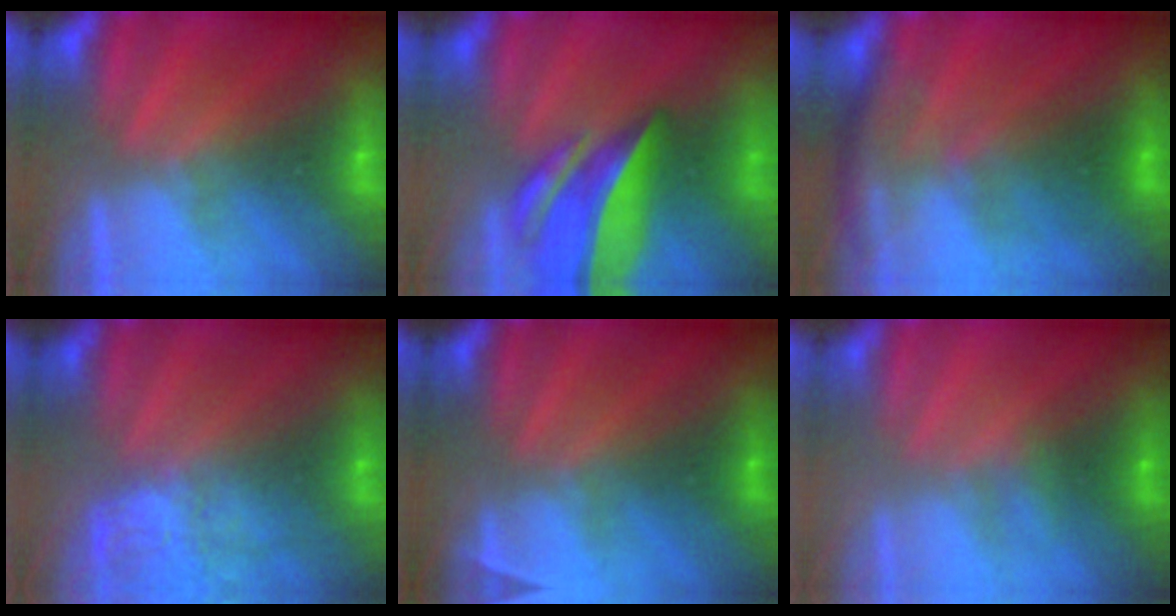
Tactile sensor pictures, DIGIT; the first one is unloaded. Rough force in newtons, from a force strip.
{"total": 7.1}
{"total": 2.8}
{"total": 4.9}
{"total": 2.3}
{"total": 2.1}